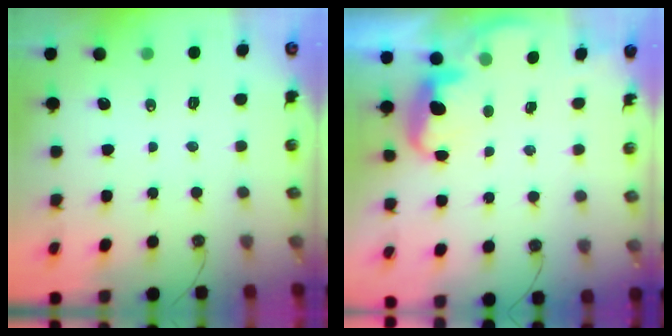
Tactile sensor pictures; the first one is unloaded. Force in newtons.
{"total": 2.8, "press": 2.6, "slide": 0.9}